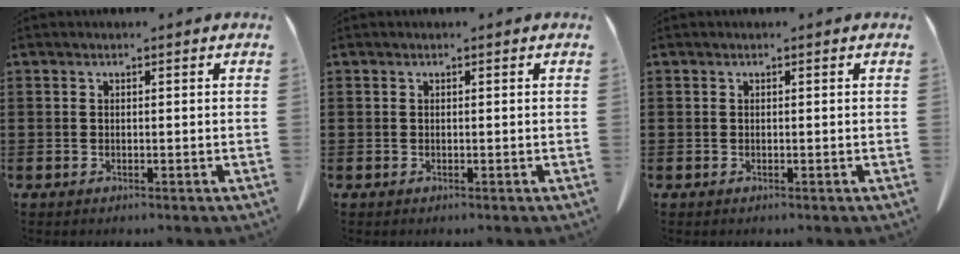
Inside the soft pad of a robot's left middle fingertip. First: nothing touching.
{"total": 0.0}
{"total": 0.0}